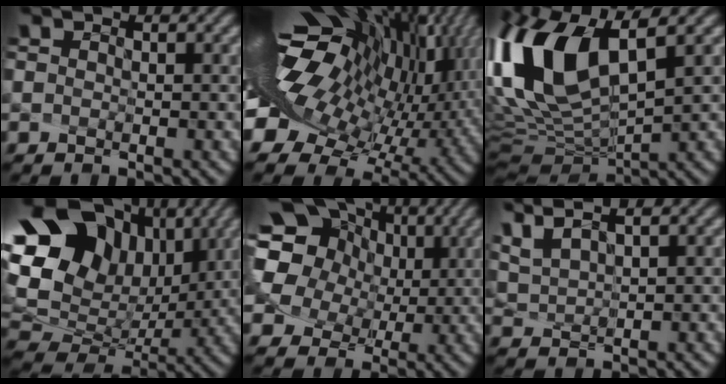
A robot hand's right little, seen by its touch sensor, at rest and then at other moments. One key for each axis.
{"total": 16.9, "fx": 2.6, "fy": 8.8, "fz": 14.1, "tx": -0.262, "ty": -0.033, "tz": 0.087}
{"total": 12.2, "fx": 4.0, "fy": 4.6, "fz": 10.6, "tx": -0.265, "ty": -0.006, "tz": 0.108}
{"total": 18.2, "fx": 7.1, "fy": 13.4, "fz": 10.1, "tx": -0.244, "ty": 0.020, "tz": 0.164}
{"total": 14.1, "fx": 5.1, "fy": 11.3, "fz": 6.9, "tx": -0.178, "ty": 0.006, "tz": 0.108}
{"total": 2.7, "fx": 2.5, "fy": -0.3, "fz": 0.9, "tx": -0.050, "ty": -0.010, "tz": 0.084}